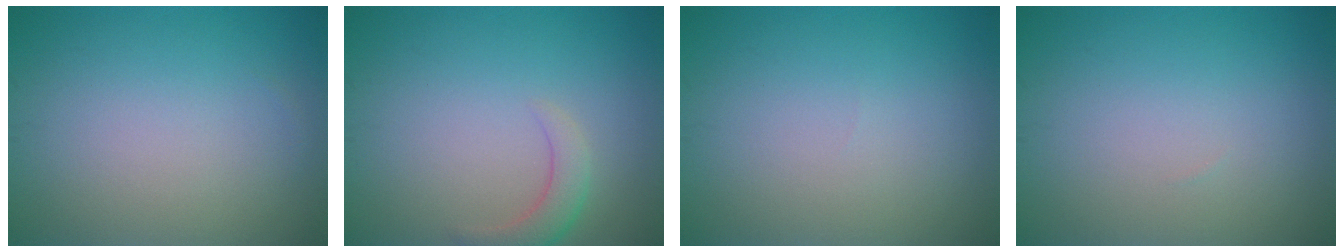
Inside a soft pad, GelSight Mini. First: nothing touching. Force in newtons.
{"total": 2.3, "press": 2.3, "slide": 0.3}
{"total": 0.0}
{"total": 0.0}